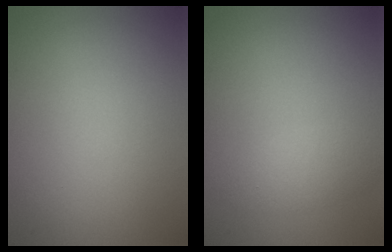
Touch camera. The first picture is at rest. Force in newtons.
{"total": 1.9, "press": 1.9, "slide": 0.1}